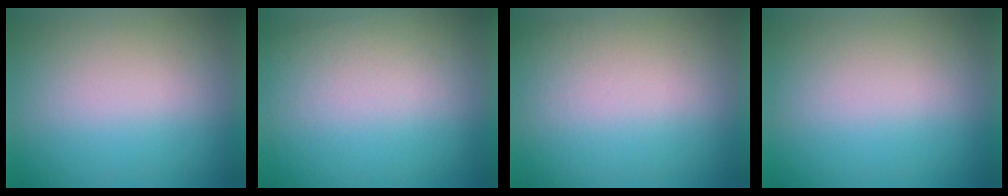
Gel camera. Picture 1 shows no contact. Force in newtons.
{"total": 2.6}
{"total": 1.4}
{"total": 0.0}